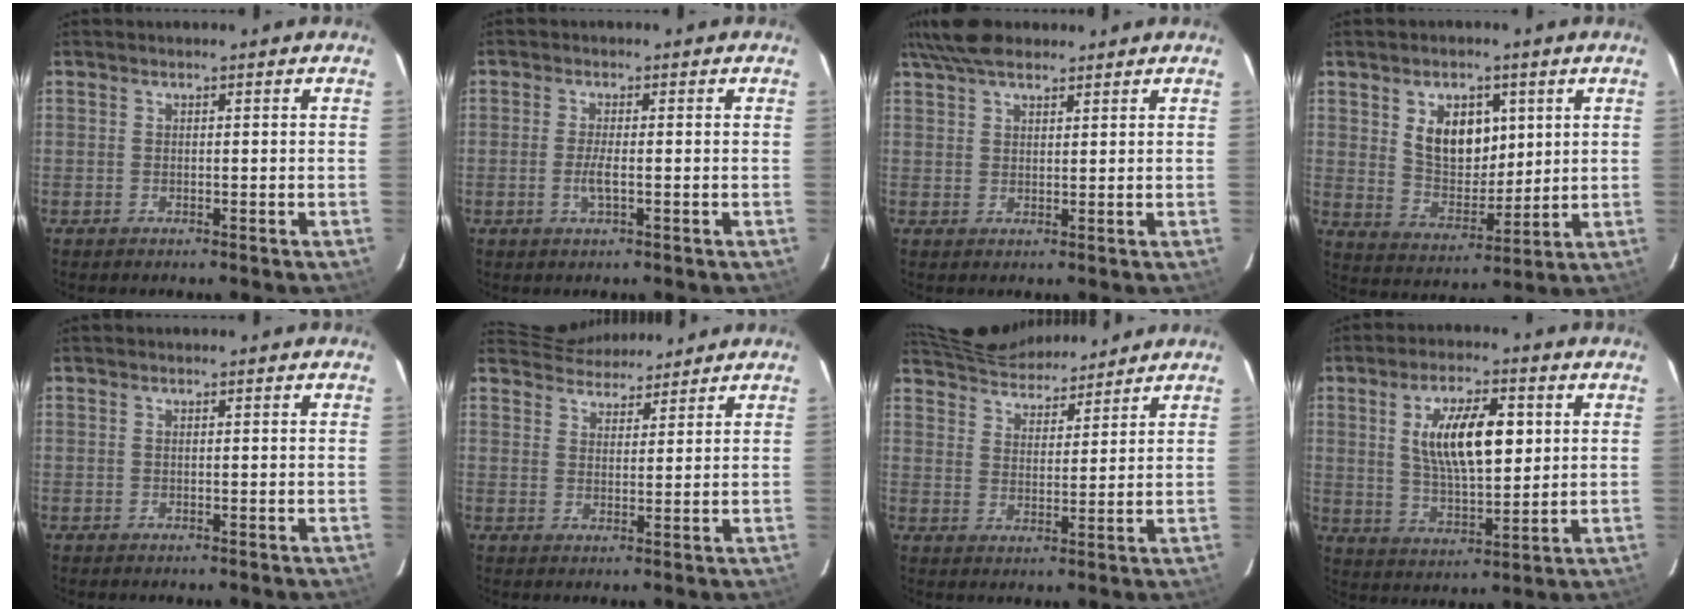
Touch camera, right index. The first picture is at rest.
{"total": 2.6, "force": [-0.7, 0.2, 2.5], "torque": [-0.050, -0.005, -0.013]}
{"total": 6.9, "force": [5.8, 2.1, 3.0], "torque": [-0.061, 0.022, 0.106]}
{"total": 9.6, "force": [3.9, 6.1, 6.4], "torque": [-0.107, 0.002, 0.085]}
{"total": 0.0}
{"total": 8.9, "force": [8.7, 1.8, 0.8], "torque": [-0.015, 0.020, 0.133]}
{"total": 13.8, "force": [13.0, 2.8, 3.8], "torque": [-0.072, 0.029, 0.201]}
{"total": 12.1, "force": [3.5, 4.2, 10.8], "torque": [-0.192, 0.002, 0.069]}